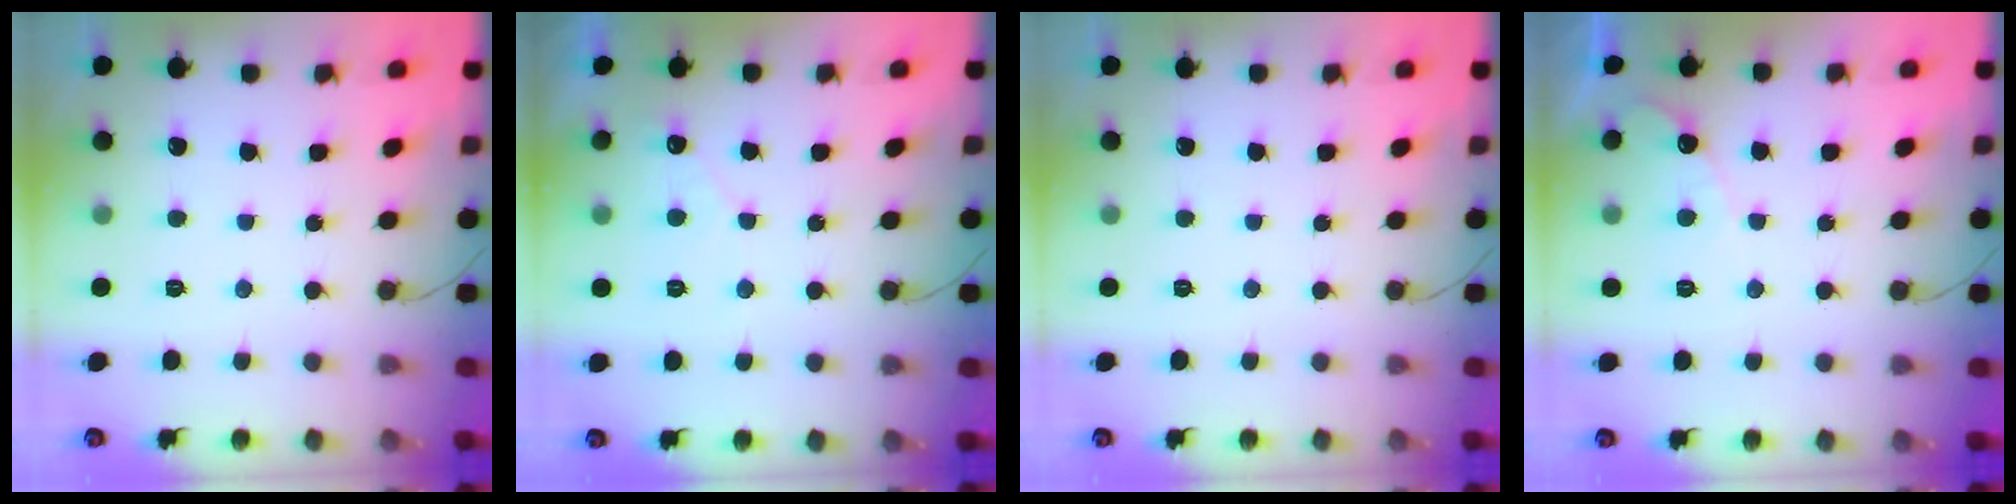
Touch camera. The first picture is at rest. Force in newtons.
{"total": 3.0, "press": 3.0, "slide": 0.1}
{"total": 0.0}
{"total": 6.3, "press": 6.3, "slide": 0.3}